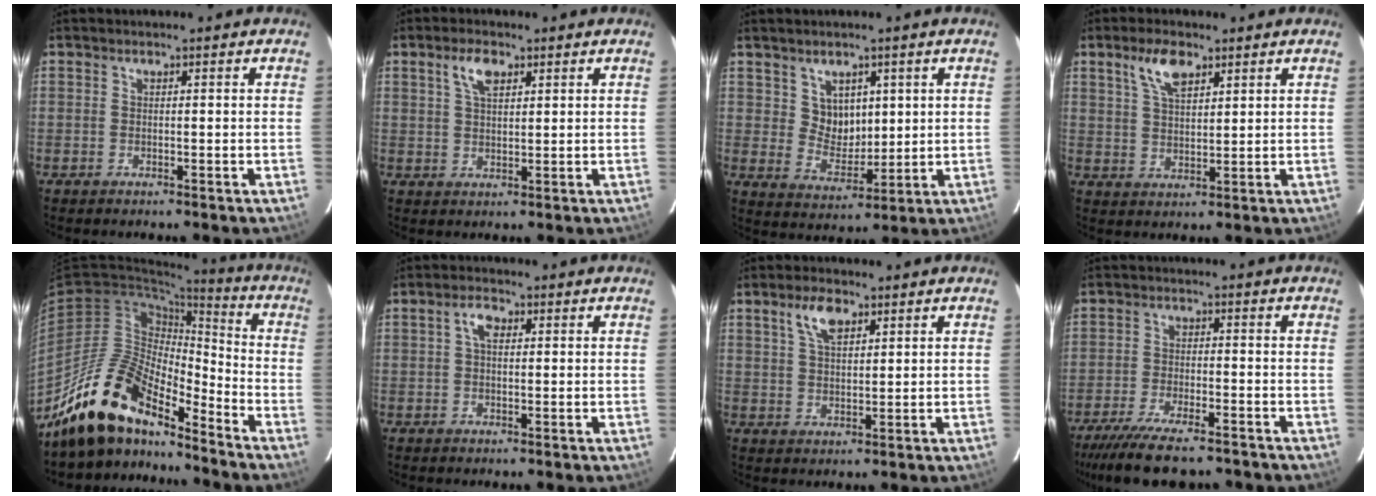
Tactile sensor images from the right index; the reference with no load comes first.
{"total": 4.5, "force": [2.3, 2.0, 3.2], "torque": [-0.059, 0.009, 0.044]}
{"total": 6.4, "force": [2.8, 5.1, 2.8], "torque": [-0.043, 0.001, 0.062]}
{"total": 6.4, "force": [3.8, 2.7, 4.3], "torque": [-0.080, 0.009, 0.074]}
{"total": 16.1, "force": [-13.8, 4.6, 6.9], "torque": [-0.131, 0.012, -0.259]}
{"total": 2.8, "force": [0.7, 1.6, 2.2], "torque": [-0.043, 0.010, 0.012]}
{"total": 5.5, "force": [3.1, 2.4, 3.8], "torque": [-0.069, 0.010, 0.058]}
{"total": 13.4, "force": [-11.0, 3.2, 6.9], "torque": [-0.154, -0.033, -0.181]}